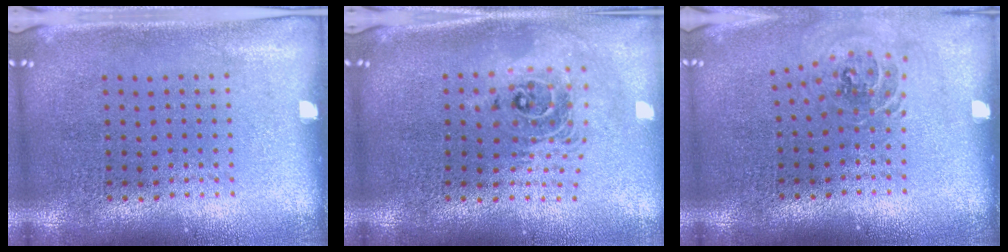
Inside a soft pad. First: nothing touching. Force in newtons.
{"total": 2.0, "press": 1.6, "slide": 1.3}
{"total": 0.9, "press": 0.9, "slide": 0.1}